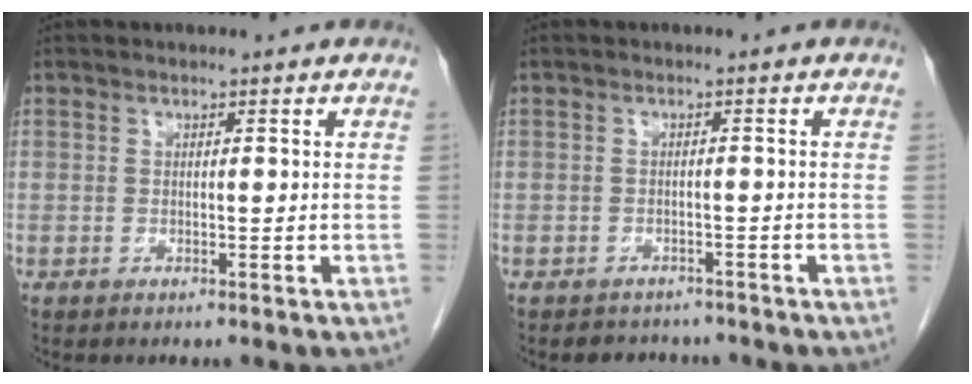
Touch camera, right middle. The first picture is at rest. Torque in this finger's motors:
{"motor_torque": [0.19, -0.08, -0.08, -0.01]}